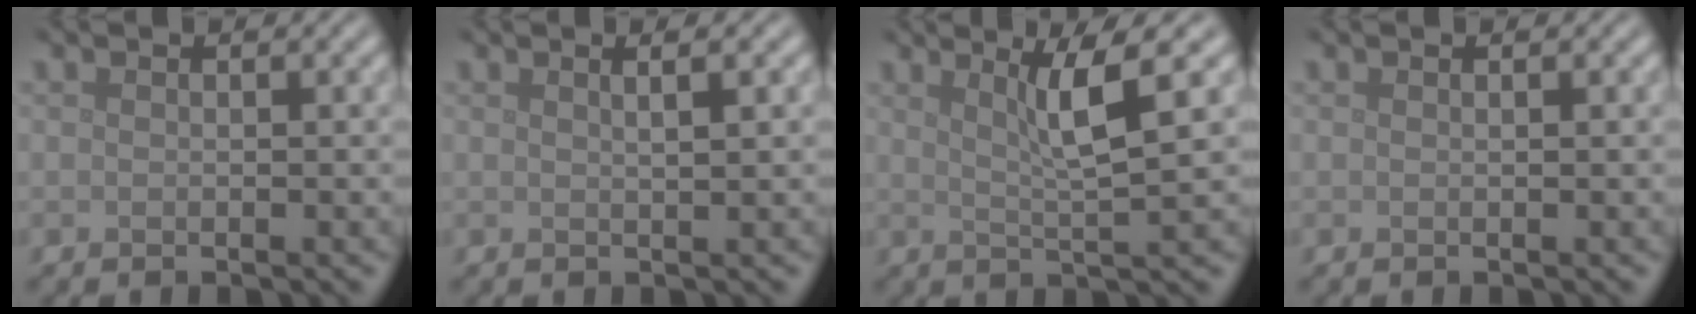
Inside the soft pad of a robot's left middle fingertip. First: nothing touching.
{"total": 1.8, "force": [0.7, 0.5, 1.5], "torque": [-0.016, 0.005, 0.002]}
{"total": 4.2, "force": [1.6, 0.5, 3.9], "torque": [-0.063, 0.001, 0.030]}
{"total": 0.0}